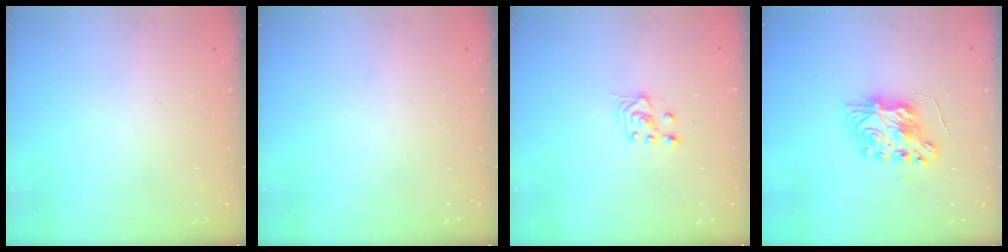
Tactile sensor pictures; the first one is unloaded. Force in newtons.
{"total": 0.0}
{"total": 3.8, "press": 3.6, "slide": 1.4}
{"total": 9.1, "press": 9.0, "slide": 0.8}